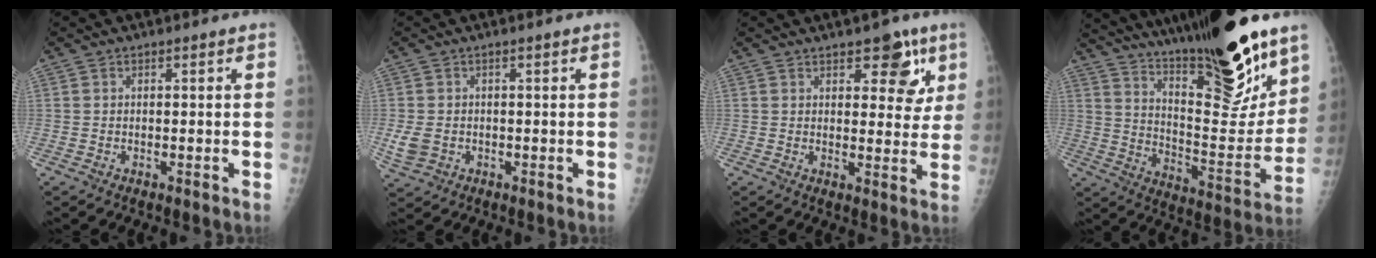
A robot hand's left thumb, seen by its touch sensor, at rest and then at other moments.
{"total": 4.0, "force": [-0.5, 3.0, 2.6], "torque": [-0.060, 0.001, -0.003]}
{"total": 8.2, "force": [4.3, 4.2, 5.6], "torque": [-0.030, -0.018, 0.052]}
{"total": 27.8, "force": [20.2, 6.0, 18.2], "torque": [-0.246, -0.100, 0.317]}